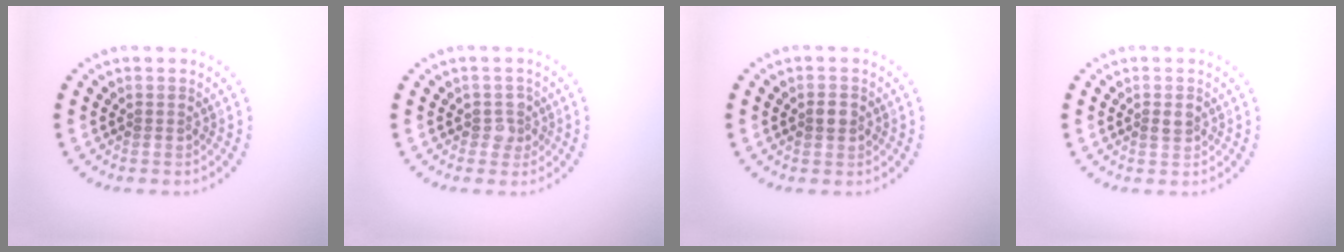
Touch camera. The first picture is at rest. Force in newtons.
{"total": 1.6, "press": 1.3, "slide": 0.9}
{"total": 1.8, "press": 1.8, "slide": 0.1}
{"total": 1.1, "press": 1.1, "slide": 0.1}